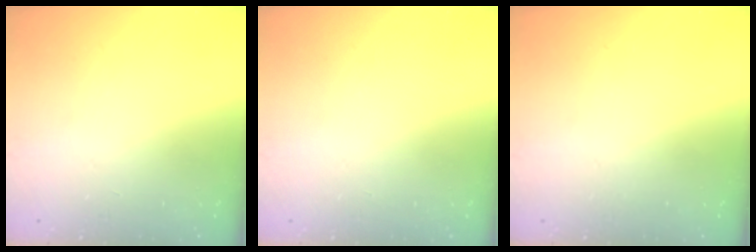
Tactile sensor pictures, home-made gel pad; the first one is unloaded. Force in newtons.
{"total": 0.0}
{"total": 0.0}